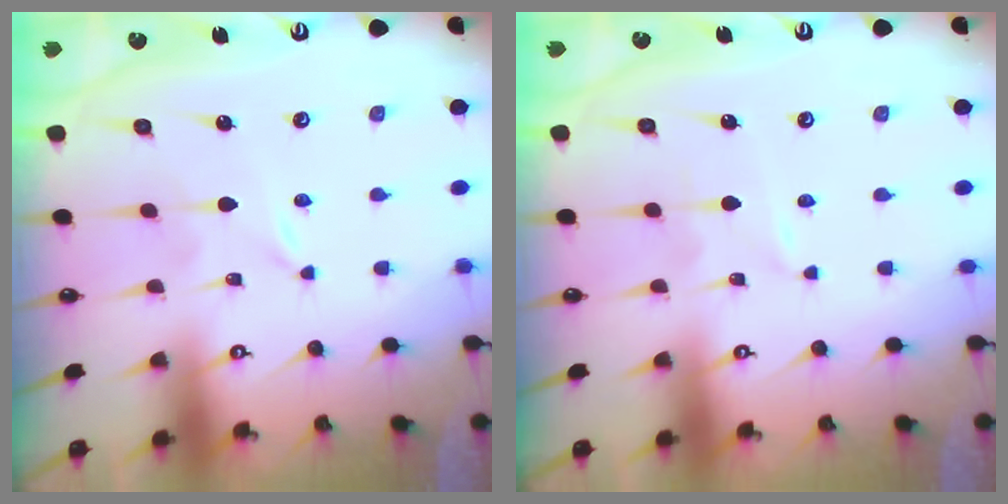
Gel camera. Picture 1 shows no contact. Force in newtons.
{"total": 0.9, "press": 0.9, "slide": 0.1}